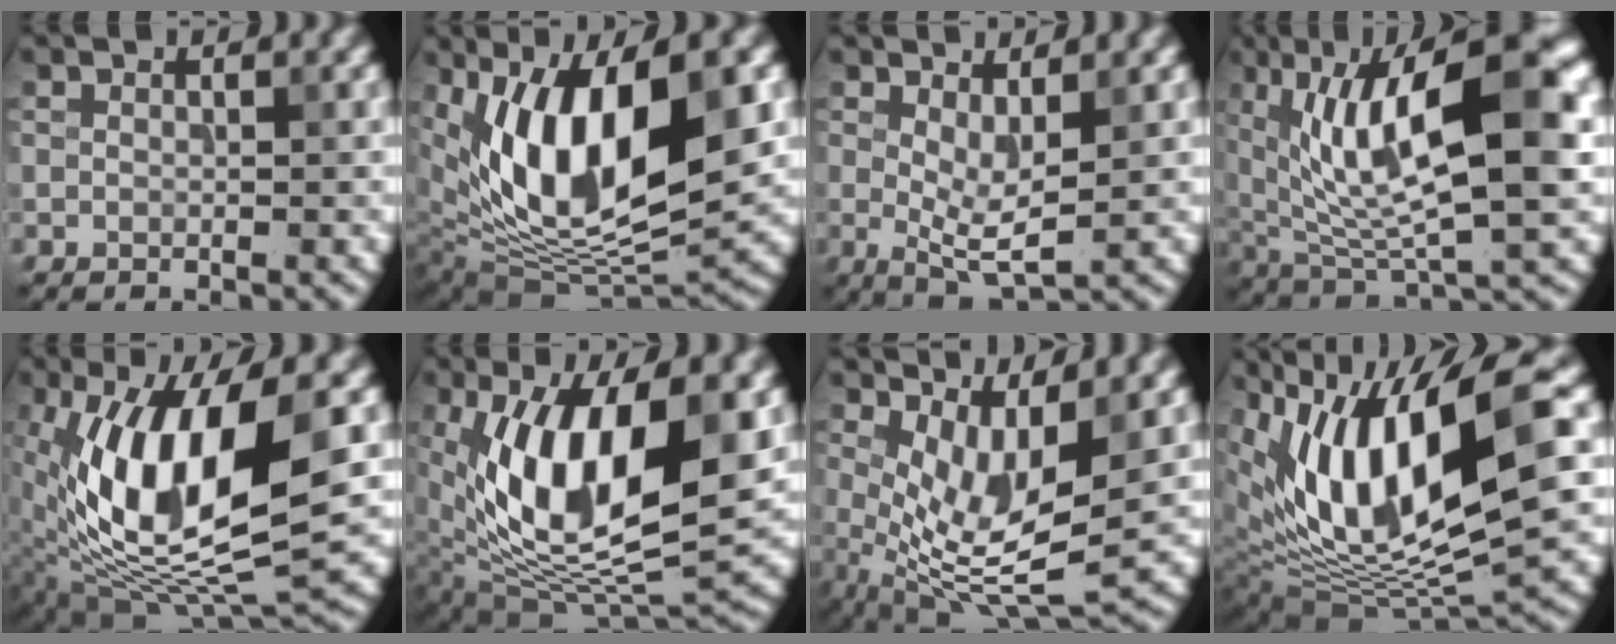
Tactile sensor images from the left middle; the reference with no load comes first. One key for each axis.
{"total": 12.9, "fx": 2.8, "fy": 5.8, "fz": 11.1, "tx": -0.187, "ty": -0.009, "tz": 0.049}
{"total": 3.8, "fx": 0.6, "fy": 1.3, "fz": 3.5, "tx": -0.067, "ty": -0.011, "tz": 0.013}
{"total": 13.3, "fx": 2.8, "fy": 4.3, "fz": 12.3, "tx": -0.202, "ty": 0.010, "tz": 0.045}
{"total": 12.8, "fx": 1.0, "fy": 5.0, "fz": 11.7, "tx": -0.220, "ty": 0.001, "tz": 0.014}
{"total": 13.8, "fx": 1.9, "fy": 6.2, "fz": 12.2, "tx": -0.219, "ty": -0.009, "tz": 0.028}
{"total": 6.6, "fx": 1.2, "fy": 2.6, "fz": 6.0, "tx": -0.124, "ty": -0.021, "tz": 0.027}
{"total": 13.5, "fx": 3.6, "fy": 5.1, "fz": 11.9, "tx": -0.220, "ty": -0.004, "tz": 0.071}